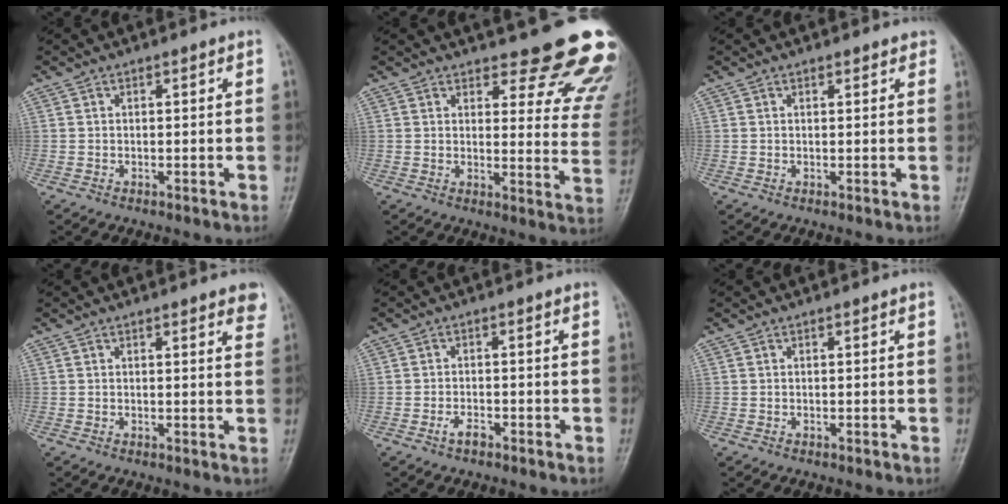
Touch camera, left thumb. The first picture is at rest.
{"total": 18.9, "force": [16.1, 5.7, 8.1], "torque": [-0.044, -0.119, 0.170]}
{"total": 1.2, "force": [1.0, 0.6, 0.5], "torque": [0.004, -0.002, 0.008]}
{"total": 4.2, "force": [3.0, 1.2, 2.7], "torque": [-0.016, -0.008, 0.027]}
{"total": 2.0, "force": [-1.4, 0.9, 1.2], "torque": [-0.026, 0.007, -0.027]}
{"total": 0.0}